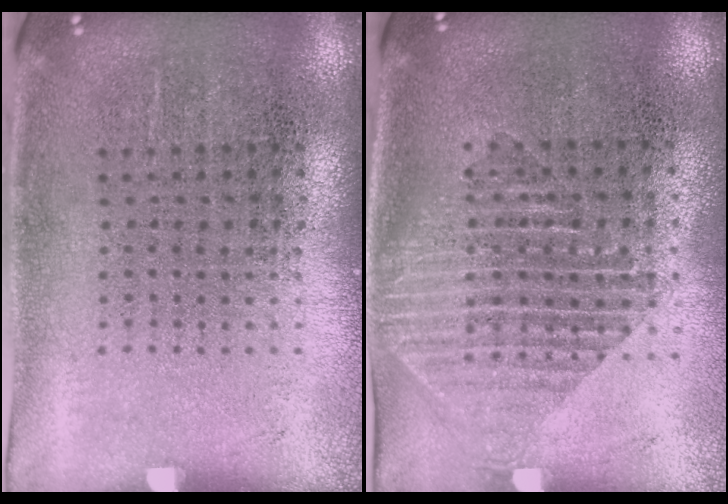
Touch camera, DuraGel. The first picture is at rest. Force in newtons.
{"total": 1.6, "press": 1.3, "slide": 0.8}